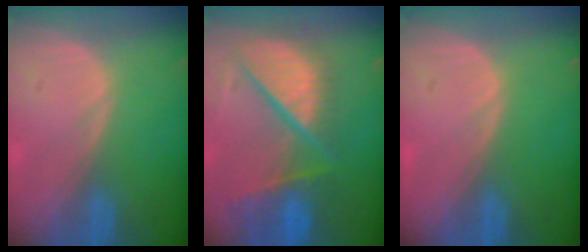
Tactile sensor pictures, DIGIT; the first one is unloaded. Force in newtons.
{"total": 12.0, "press": 10.0, "slide": 6.6}
{"total": 0.0}